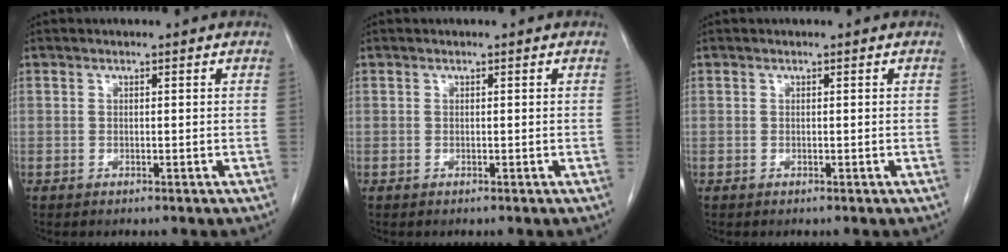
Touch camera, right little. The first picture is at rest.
{"total": 0.0}
{"total": 0.0}